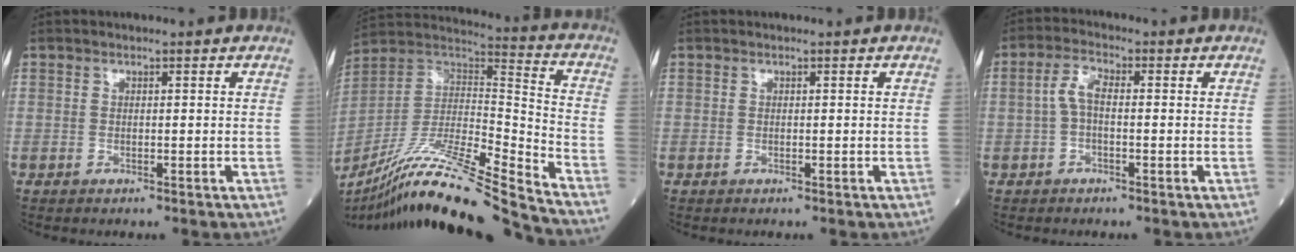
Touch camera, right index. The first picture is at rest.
{"total": 23.6, "force": [-20.3, -1.4, 12.0], "torque": [-0.230, -0.023, -0.356]}
{"total": 0.0}
{"total": 3.5, "force": [-0.2, 1.3, 3.3], "torque": [-0.068, 0.011, -0.006]}